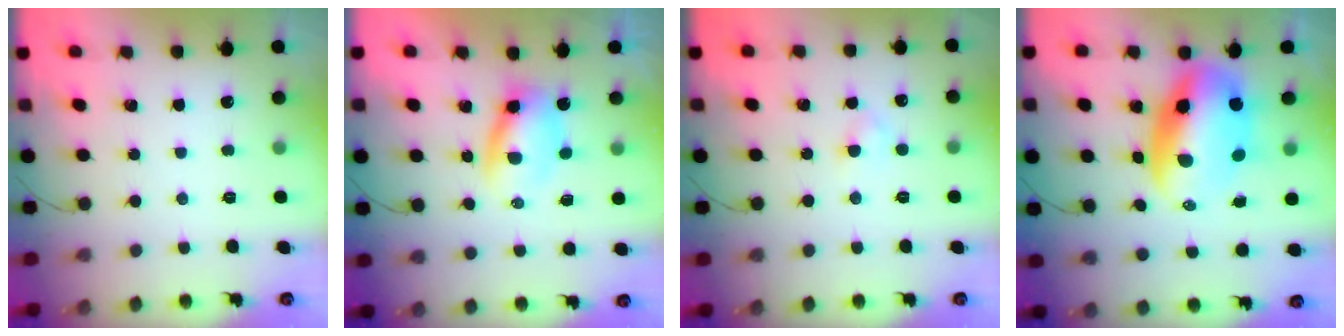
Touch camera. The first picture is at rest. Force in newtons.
{"total": 5.2, "press": 5.1, "slide": 1.1}
{"total": 2.4, "press": 2.1, "slide": 1.2}
{"total": 13.3, "press": 12.8, "slide": 3.5}